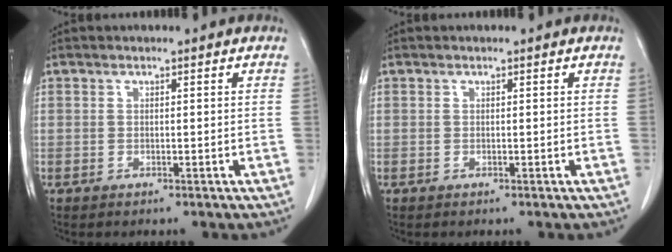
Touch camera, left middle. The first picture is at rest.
{"total": 0.0}